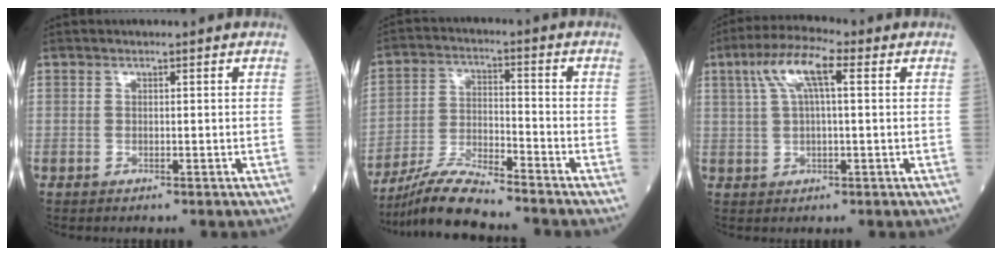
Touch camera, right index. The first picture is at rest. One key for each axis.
{"total": 9.3, "fx": -8.6, "fy": -0.1, "fz": 3.5, "tx": -0.069, "ty": -0.014, "tz": -0.162}
{"total": 7.9, "fx": 2.9, "fy": 1.7, "fz": 7.1, "tx": -0.146, "ty": 0.030, "tz": 0.052}